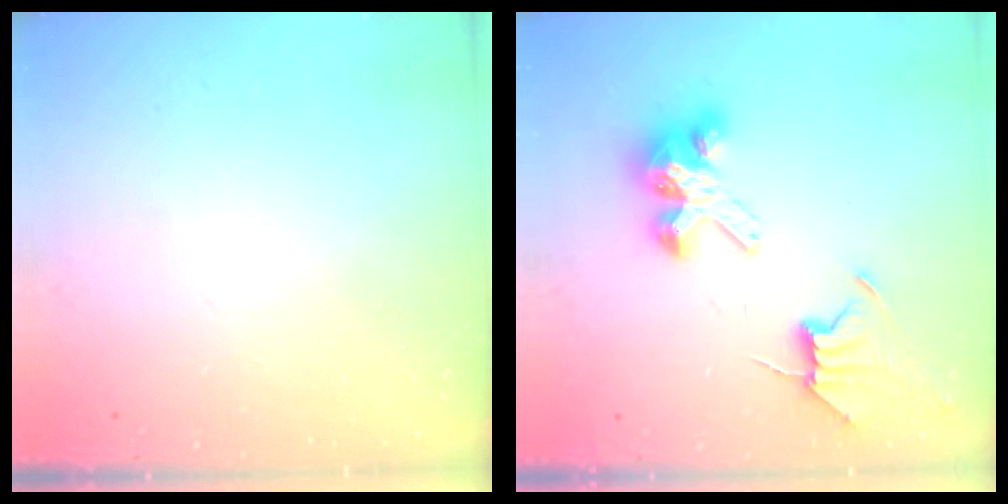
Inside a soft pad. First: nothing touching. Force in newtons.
{"total": 9.4, "press": 9.4, "slide": 0.7}